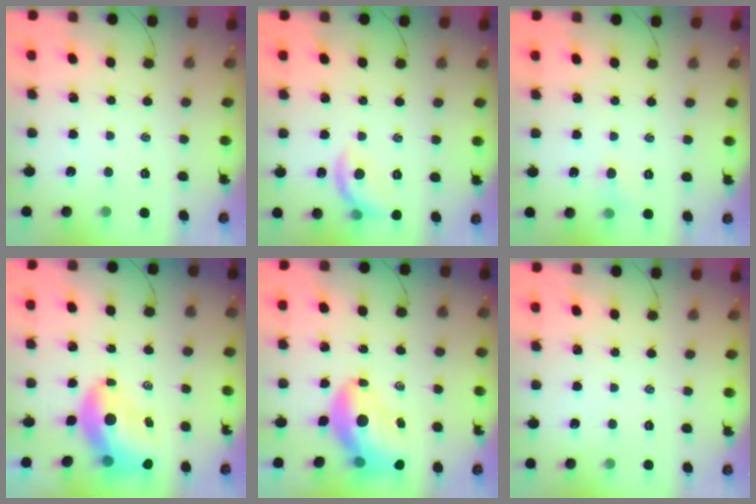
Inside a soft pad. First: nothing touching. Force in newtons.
{"total": 9.6, "press": 9.6, "slide": 0.1}
{"total": 4.1, "press": 3.9, "slide": 1.3}
{"total": 8.8, "press": 8.5, "slide": 2.4}
{"total": 10.4, "press": 9.9, "slide": 3.0}
{"total": 0.0}